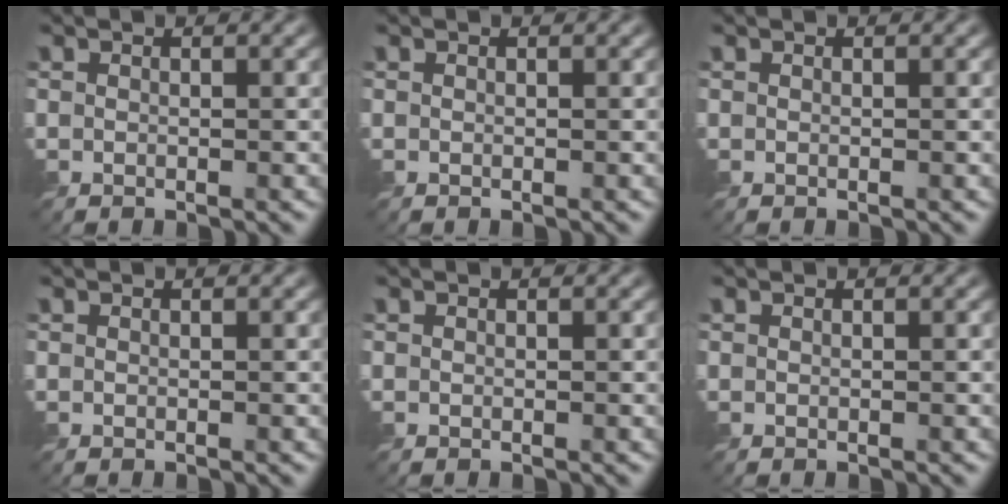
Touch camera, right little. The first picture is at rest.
{"total": 0.0}
{"total": 0.0}
{"total": 0.0}
{"total": 0.0}
{"total": 0.0}